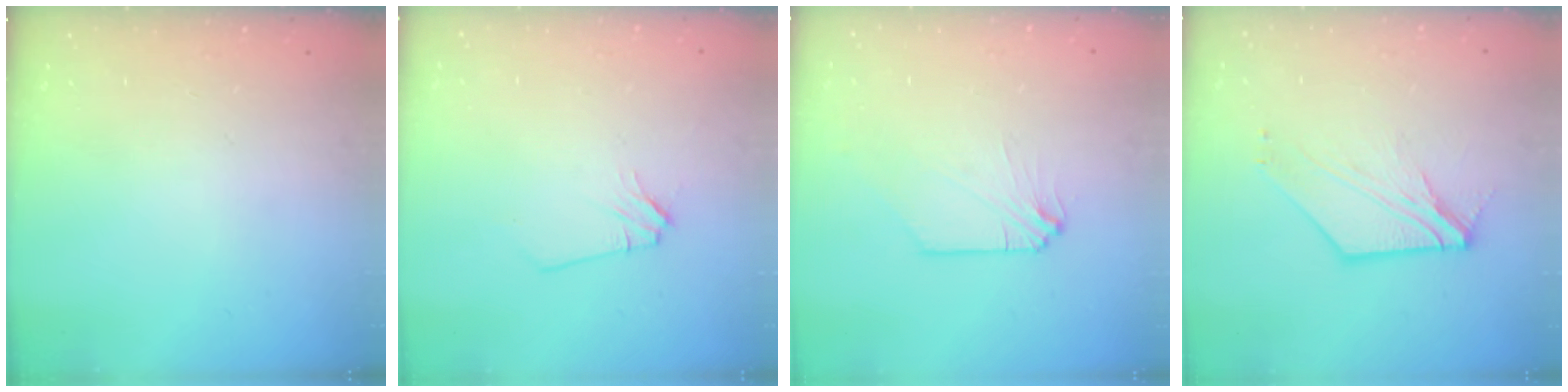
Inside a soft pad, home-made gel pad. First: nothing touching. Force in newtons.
{"total": 1.1, "press": 1.1, "slide": 0.1}
{"total": 0.0}
{"total": 7.2, "press": 7.1, "slide": 0.9}